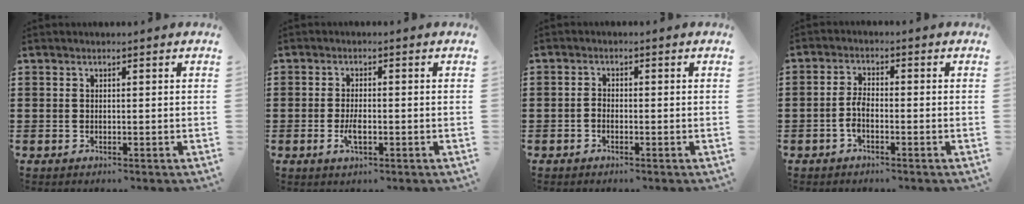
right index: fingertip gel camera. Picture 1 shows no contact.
{"total": 3.1, "force": [-1.0, 1.0, 2.8], "torque": [-0.056, -0.005, -0.017]}
{"total": 1.1, "force": [-0.7, 0.6, 0.6], "torque": [-0.014, 0.001, -0.013]}
{"total": 2.9, "force": [-1.3, 1.0, 2.4], "torque": [-0.060, -0.003, -0.028]}